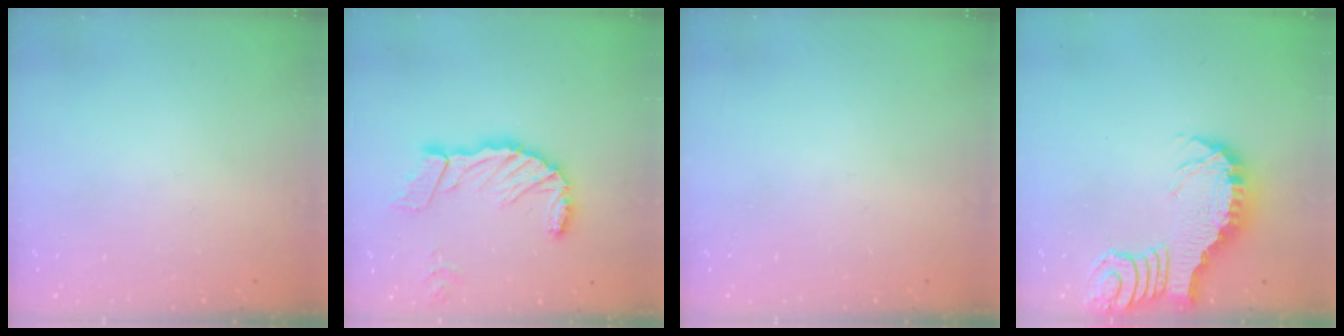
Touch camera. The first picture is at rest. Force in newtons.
{"total": 15.1, "press": 15.0, "slide": 1.6}
{"total": 0.0}
{"total": 3.1, "press": 3.0, "slide": 0.5}